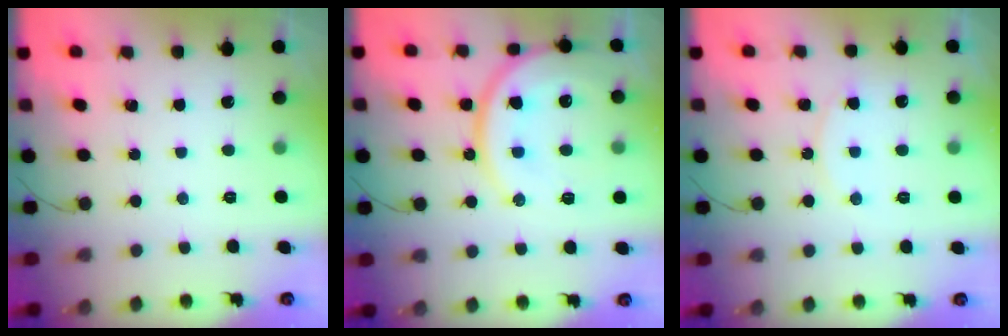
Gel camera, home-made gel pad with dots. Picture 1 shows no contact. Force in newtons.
{"total": 17.5, "press": 17.2, "slide": 3.7}
{"total": 6.6, "press": 6.6, "slide": 0.7}